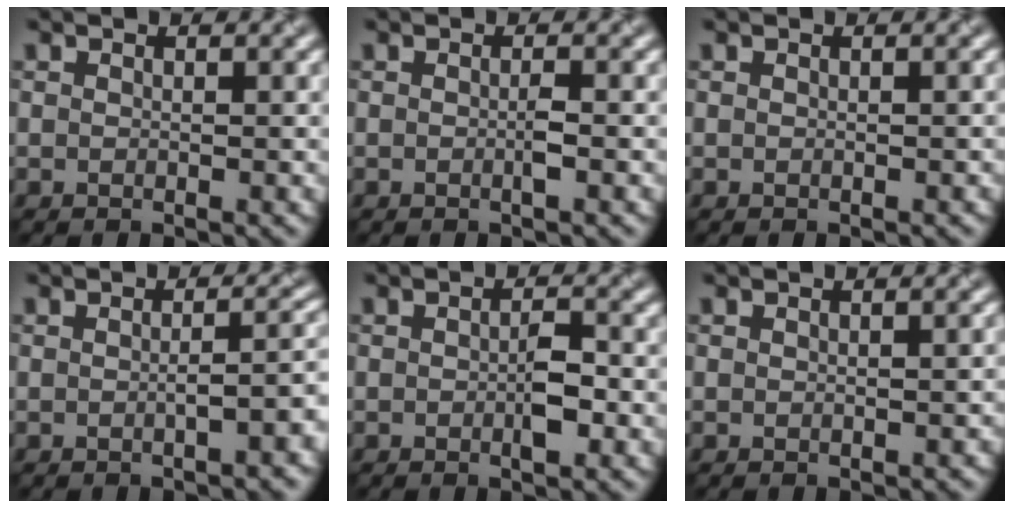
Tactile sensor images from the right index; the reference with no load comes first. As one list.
[{"total": 0.9, "force": [-0.3, 0.0, 0.8], "torque": [-0.015, -0.001, -0.006]}, {"total": 0.0}, {"total": 3.6, "force": [-0.8, 1.2, 3.3], "torque": [-0.037, 0.005, -0.009]}, {"total": 2.1, "force": [-0.6, 0.7, 1.9], "torque": [-0.033, -0.003, -0.012]}, {"total": 0.6, "force": [-0.2, 0.2, 0.5], "torque": [-0.006, 0.000, 0.001]}]